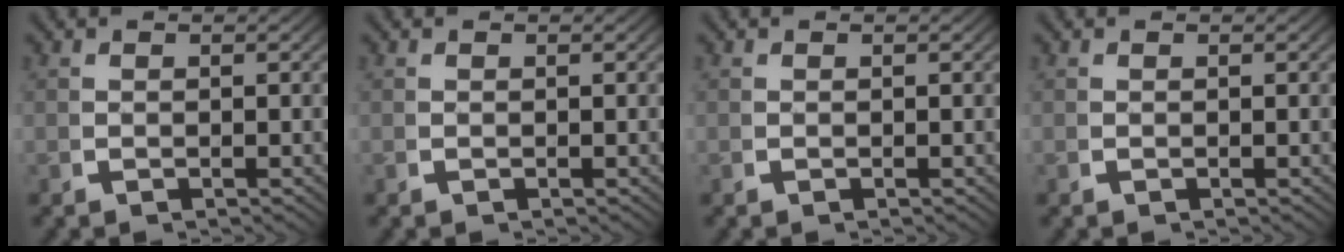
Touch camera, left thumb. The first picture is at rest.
{"total": 0.0}
{"total": 0.0}
{"total": 0.0}